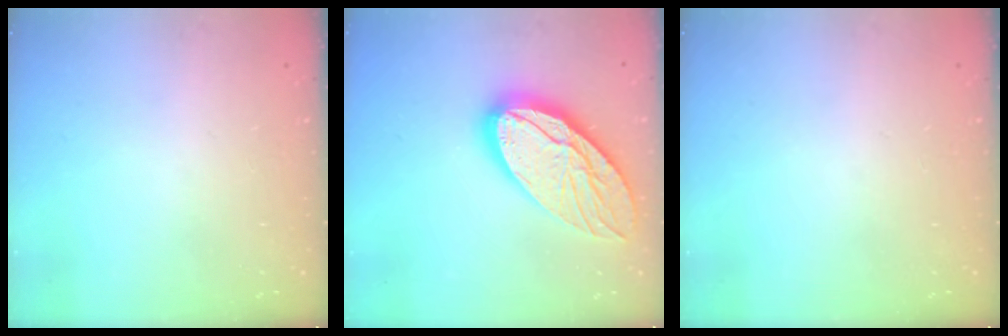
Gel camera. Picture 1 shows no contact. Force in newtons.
{"total": 23.7, "press": 23.6, "slide": 2.1}
{"total": 0.0}